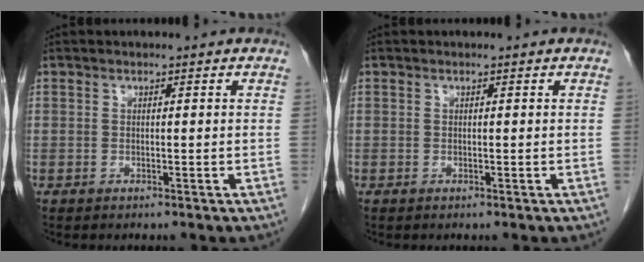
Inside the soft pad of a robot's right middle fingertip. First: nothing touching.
{"total": 0.0}